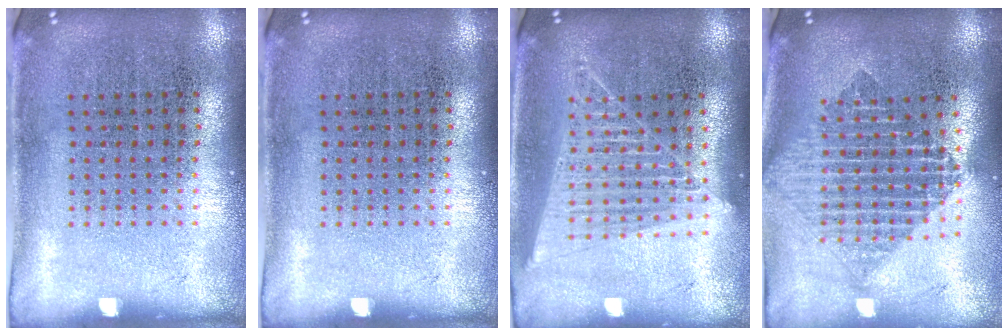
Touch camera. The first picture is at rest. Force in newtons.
{"total": 0.0}
{"total": 1.5, "press": 1.4, "slide": 0.5}
{"total": 2.0, "press": 1.7, "slide": 1.2}